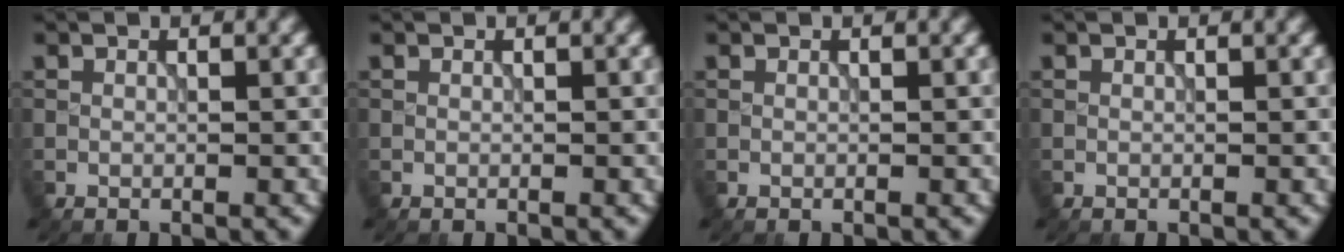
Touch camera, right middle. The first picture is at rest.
{"total": 0.0}
{"total": 0.0}
{"total": 0.0}